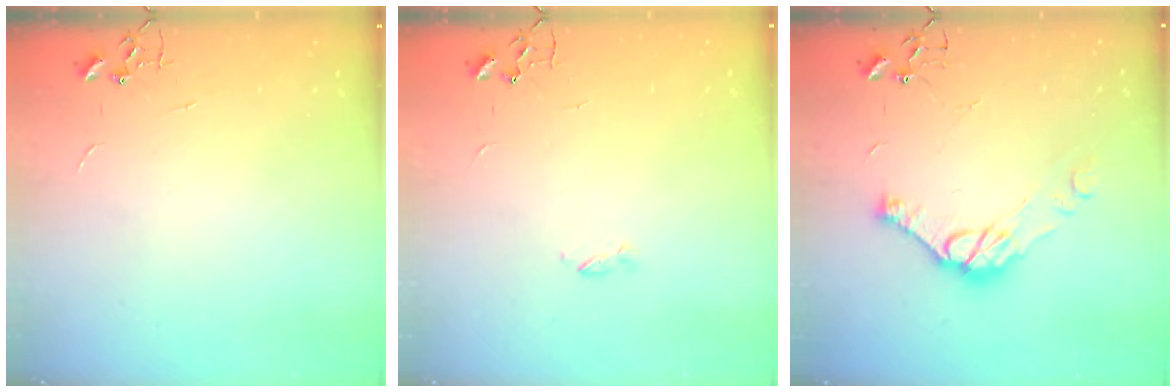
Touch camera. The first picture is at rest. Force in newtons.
{"total": 2.4, "press": 2.4, "slide": 0.5}
{"total": 11.5, "press": 11.4, "slide": 0.8}